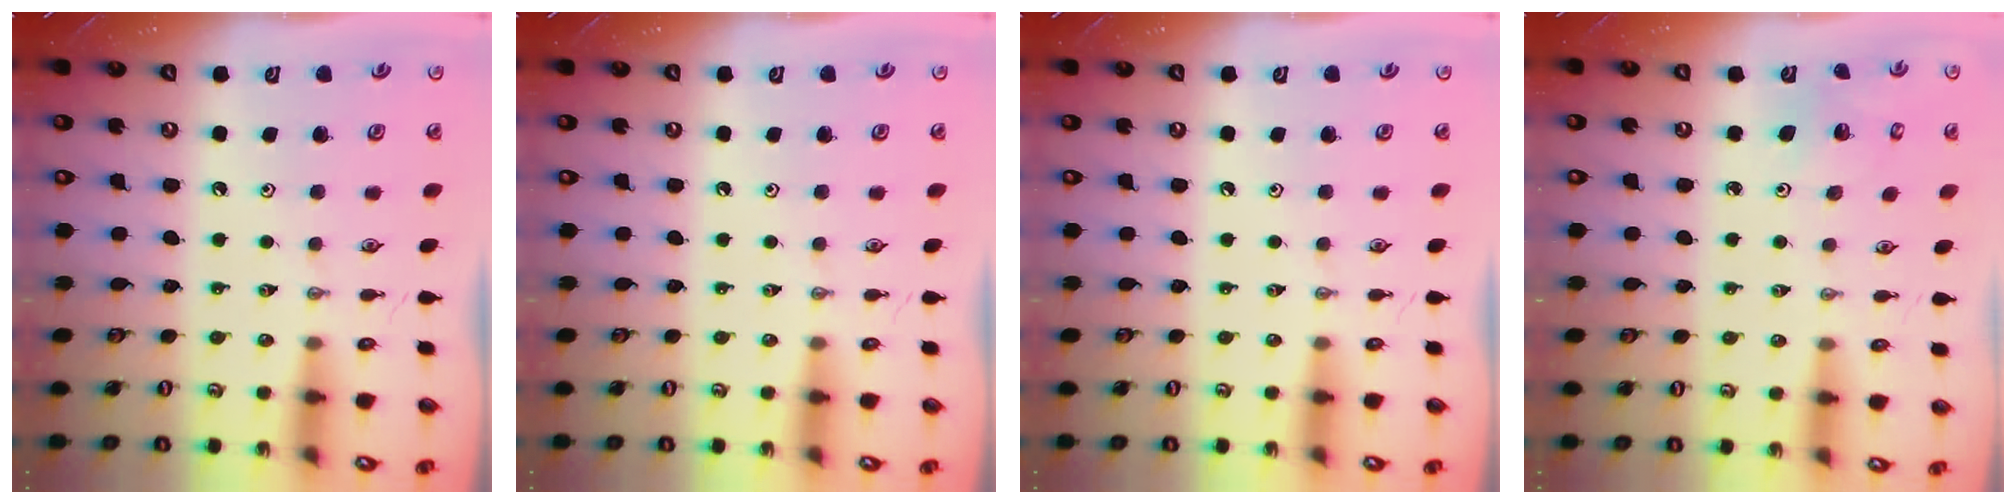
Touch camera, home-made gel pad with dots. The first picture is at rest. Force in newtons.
{"total": 0.0}
{"total": 0.0}
{"total": 3.0, "press": 3.0, "slide": 0.1}